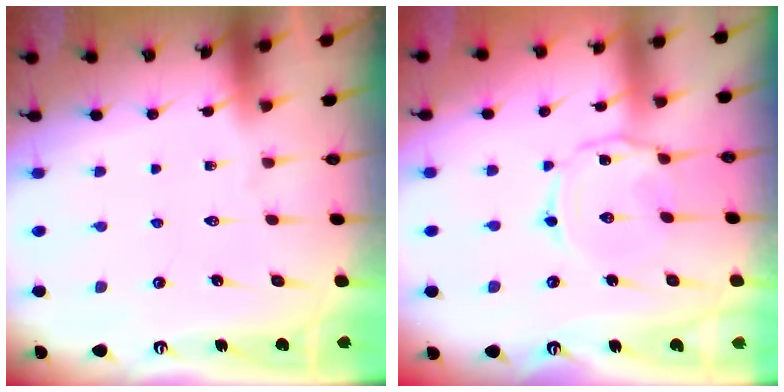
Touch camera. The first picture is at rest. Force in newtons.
{"total": 2.6, "press": 2.6, "slide": 0.4}